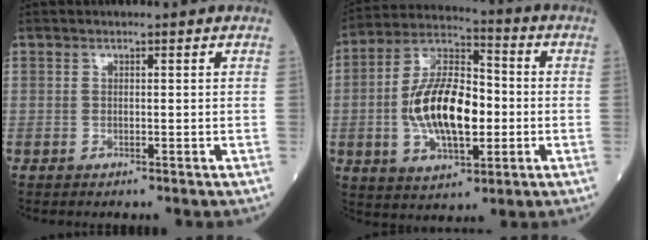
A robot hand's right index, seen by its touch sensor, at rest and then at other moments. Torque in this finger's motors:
{"motor_torque": [1.52, -0.62, 0.43, 0.21]}